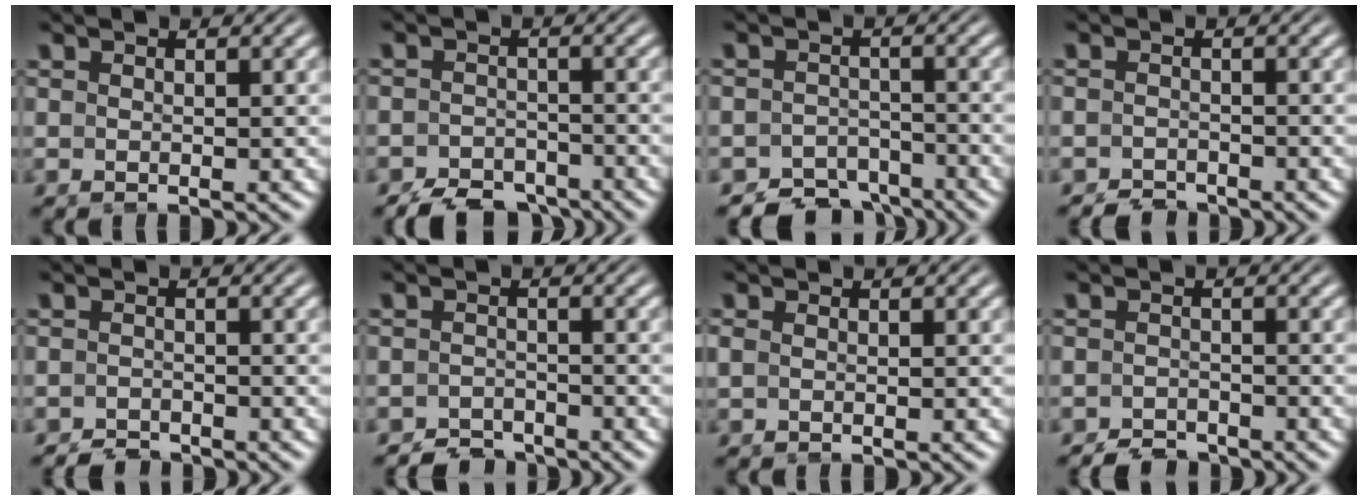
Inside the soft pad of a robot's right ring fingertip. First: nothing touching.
{"total": 5.9, "force": [-5.5, 2.0, 0.6], "torque": [0.019, -0.016, -0.099]}
{"total": 8.0, "force": [-6.7, 4.2, 1.3], "torque": [0.003, -0.026, -0.118]}
{"total": 3.2, "force": [-3.1, 0.6, -0.3], "torque": [0.010, -0.020, -0.053]}
{"total": 3.0, "force": [-3.0, 0.4, -0.4], "torque": [0.012, -0.019, -0.052]}
{"total": 4.5, "force": [-4.3, 1.2, -0.1], "torque": [0.016, -0.020, -0.077]}
{"total": 0.8, "force": [-0.4, 0.6, 0.2], "torque": [-0.017, -0.007, -0.006]}
{"total": 3.8, "force": [-3.7, 0.8, -0.2], "torque": [0.016, -0.018, -0.066]}